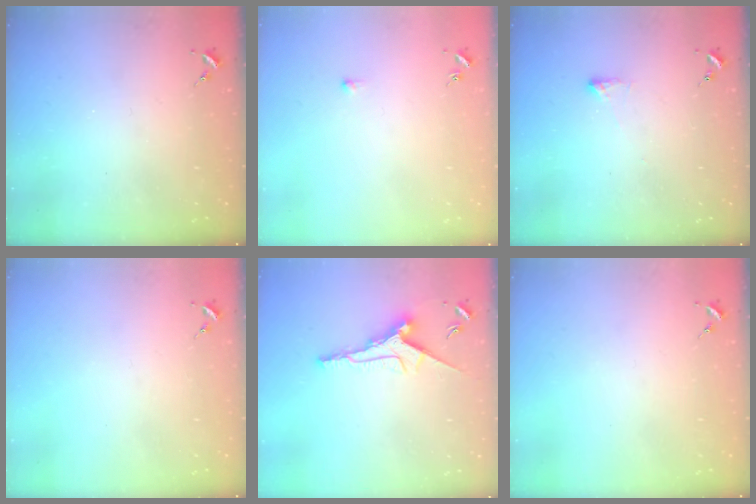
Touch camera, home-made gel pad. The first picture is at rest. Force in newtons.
{"total": 2.7, "press": 2.7, "slide": 0.6}
{"total": 2.9, "press": 2.8, "slide": 0.5}
{"total": 0.0}
{"total": 9.6, "press": 9.6, "slide": 0.1}
{"total": 0.0}